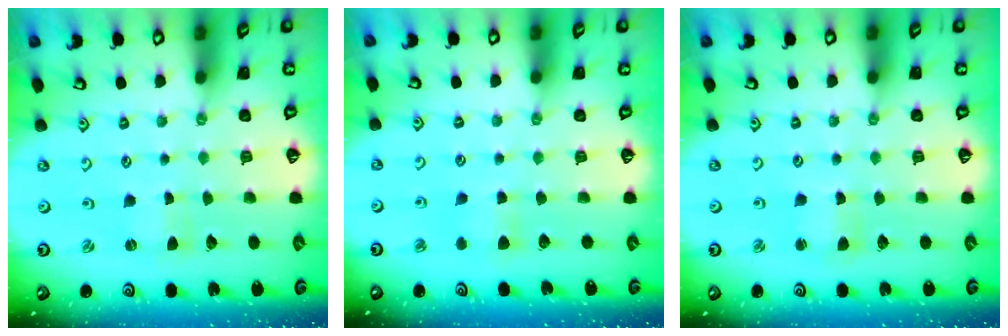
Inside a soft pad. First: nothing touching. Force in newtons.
{"total": 4.0, "press": 3.9, "slide": 0.6}
{"total": 2.7, "press": 2.7, "slide": 0.3}